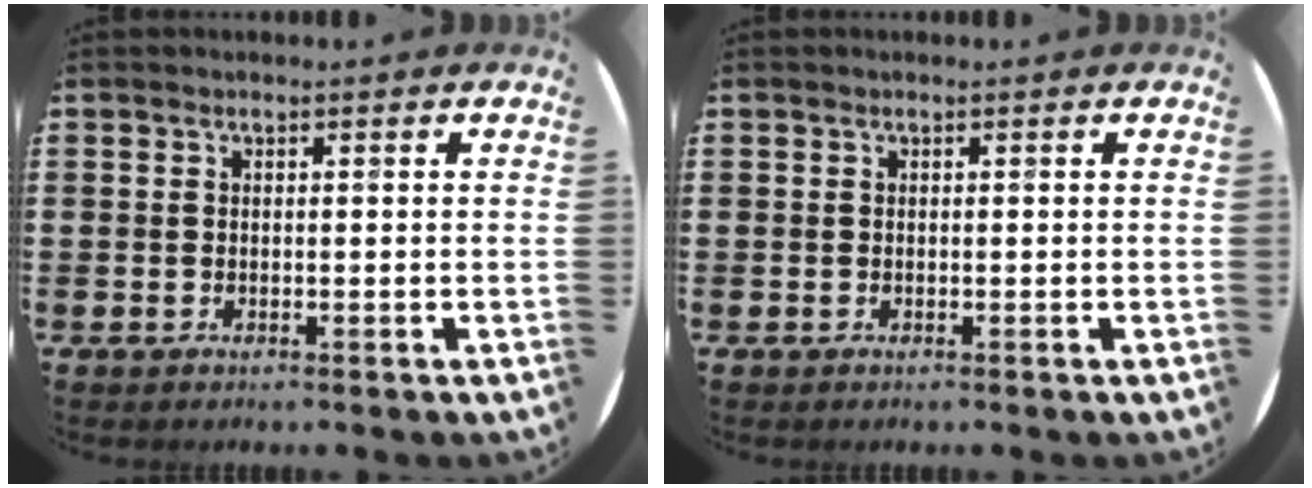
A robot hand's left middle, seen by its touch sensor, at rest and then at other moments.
{"total": 0.0}